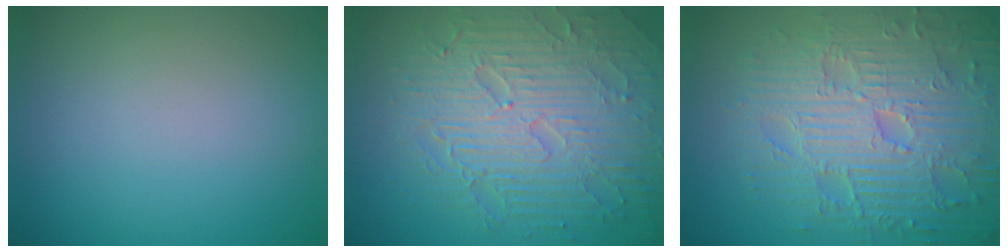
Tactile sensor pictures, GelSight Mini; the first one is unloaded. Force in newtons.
{"total": 8.8, "press": 6.3, "slide": 6.1}
{"total": 9.4, "press": 6.8, "slide": 6.5}